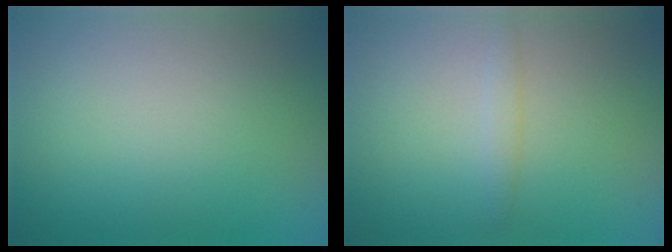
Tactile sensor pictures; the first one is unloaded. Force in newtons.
{"total": 1.0, "press": 1.0, "slide": 0.0}